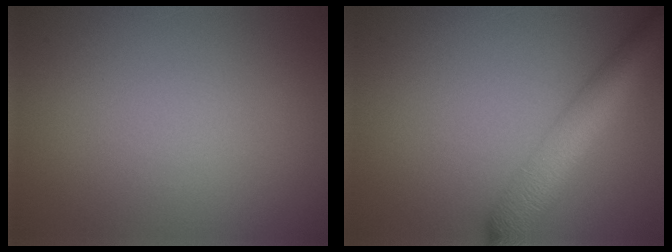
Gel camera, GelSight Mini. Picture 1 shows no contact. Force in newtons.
{"total": 5.7, "press": 5.7, "slide": 0.2}